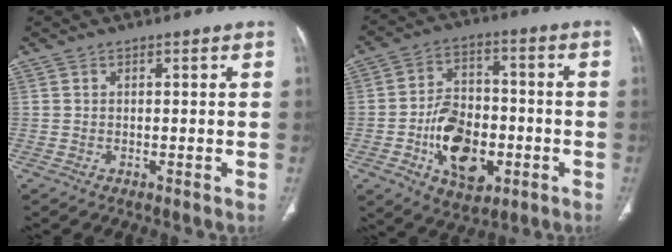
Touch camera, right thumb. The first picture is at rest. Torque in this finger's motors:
{"motor_torque": [1.36, 1.99, 0.72, -0.93, 0.19]}